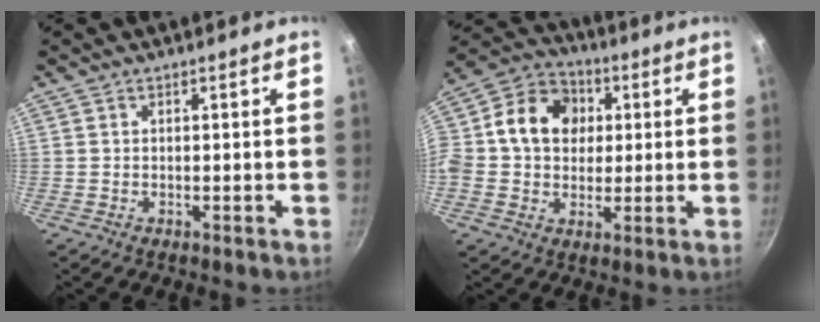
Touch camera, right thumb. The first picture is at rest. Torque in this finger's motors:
{"motor_torque": [-0.08, 2.30, 0.26, -0.11, 0.22]}